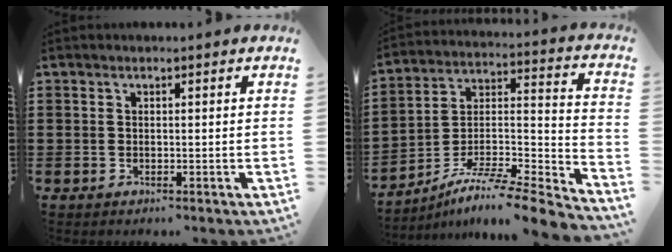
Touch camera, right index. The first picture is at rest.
{"total": 7.7, "force": [-6.5, 0.7, 4.2], "torque": [-0.069, 0.000, -0.129]}